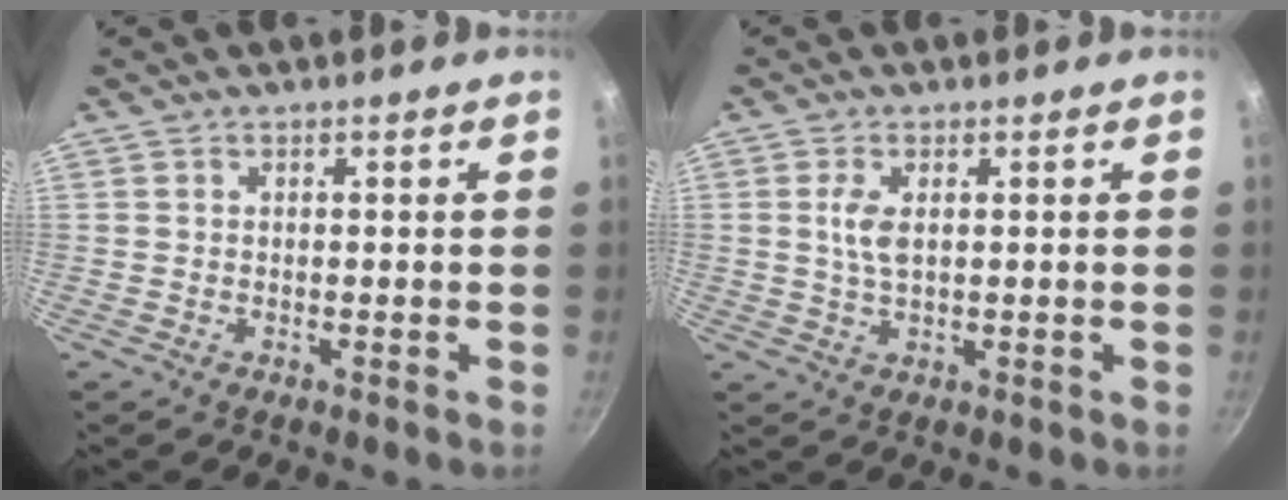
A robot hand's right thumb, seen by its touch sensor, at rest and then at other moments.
{"total": 3.9, "force": [0.8, 1.8, 3.3], "torque": [-0.068, -0.002, 0.016]}